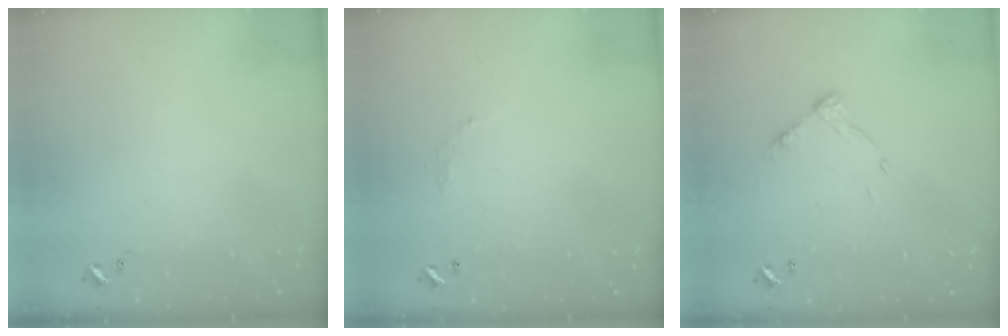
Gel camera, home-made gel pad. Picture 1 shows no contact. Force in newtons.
{"total": 3.4, "press": 3.4, "slide": 0.2}
{"total": 8.9, "press": 8.9, "slide": 0.5}